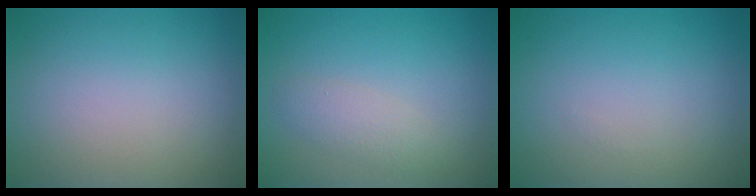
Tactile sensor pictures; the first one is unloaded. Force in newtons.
{"total": 1.8, "press": 1.8, "slide": 0.2}
{"total": 0.0}